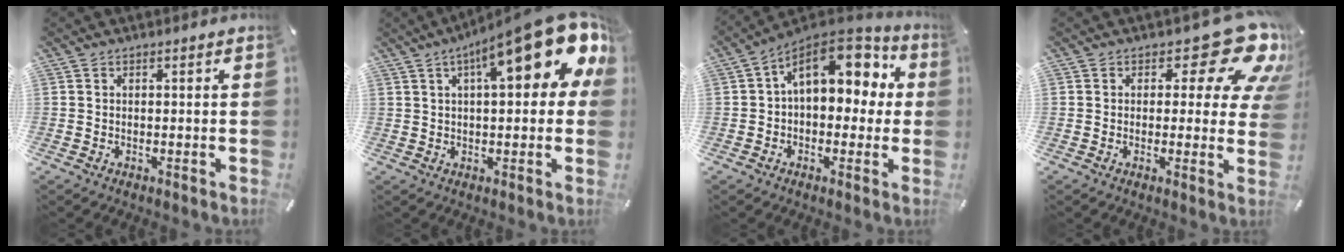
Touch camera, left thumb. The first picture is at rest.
{"total": 20.9, "force": [9.3, 6.4, 17.6], "torque": [-0.252, -0.046, 0.142]}
{"total": 14.1, "force": [5.5, 9.0, 9.4], "torque": [-0.140, -0.025, 0.099]}
{"total": 15.3, "force": [7.9, 6.7, 11.3], "torque": [-0.137, -0.055, 0.130]}